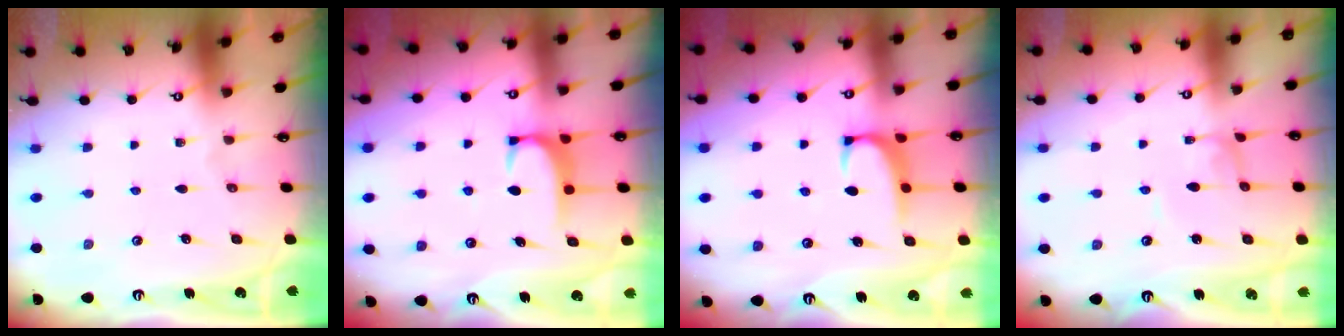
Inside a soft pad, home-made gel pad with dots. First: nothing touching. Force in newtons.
{"total": 1.9, "press": 1.9, "slide": 0.4}
{"total": 1.5, "press": 1.2, "slide": 0.8}
{"total": 2.2, "press": 2.2, "slide": 0.1}